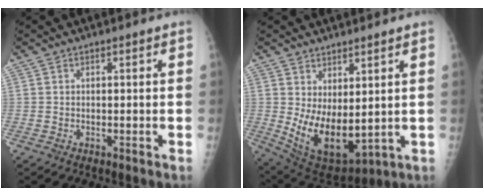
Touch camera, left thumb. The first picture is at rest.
{"total": 11.7, "force": [1.7, 5.6, 10.1], "torque": [-0.160, -0.037, 0.057]}